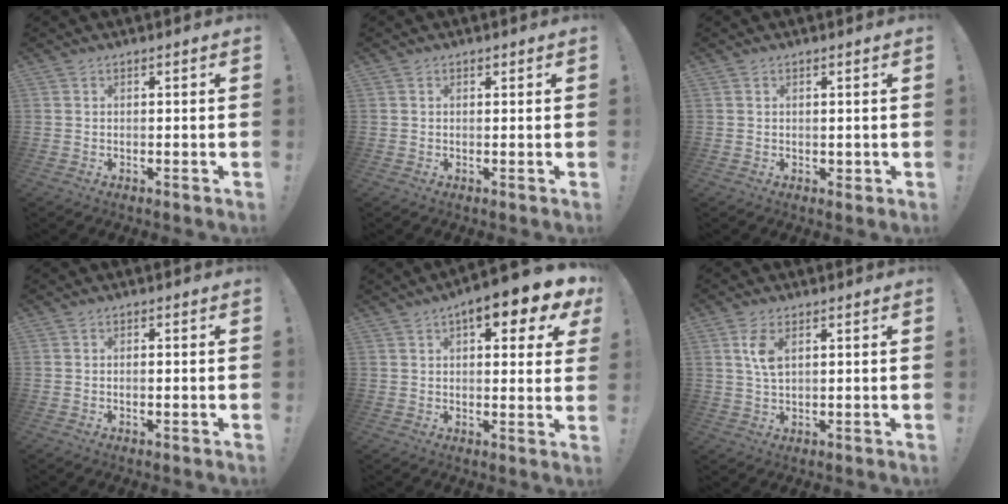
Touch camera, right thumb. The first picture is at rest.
{"total": 0.6, "force": [0.4, 0.4, 0.2], "torque": [0.005, -0.001, 0.006]}
{"total": 1.3, "force": [0.5, 1.2, 0.4], "torque": [0.009, -0.005, 0.007]}
{"total": 0.9, "force": [-0.3, 0.2, 0.8], "torque": [-0.014, 0.000, -0.006]}
{"total": 10.5, "force": [5.6, 3.3, 8.2], "torque": [-0.098, -0.031, 0.087]}
{"total": 5.5, "force": [2.1, 2.6, 4.3], "torque": [-0.080, -0.008, 0.032]}